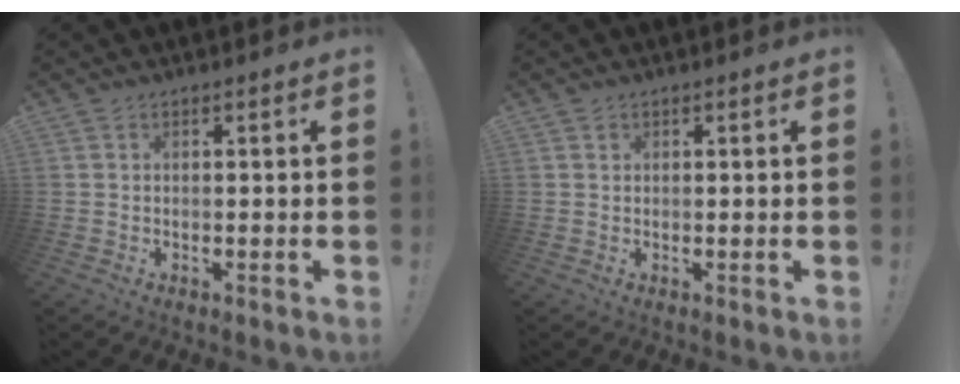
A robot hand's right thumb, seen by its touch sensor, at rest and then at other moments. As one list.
[{"total": 0.7, "force": [0.4, 0.5, 0.1], "torque": [0.004, -0.002, 0.007]}]